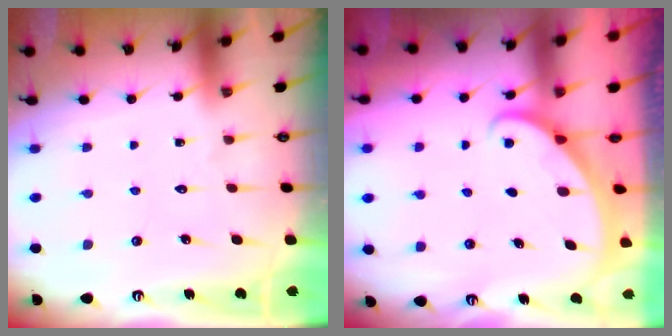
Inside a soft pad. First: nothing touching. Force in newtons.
{"total": 1.6, "press": 1.6, "slide": 0.0}